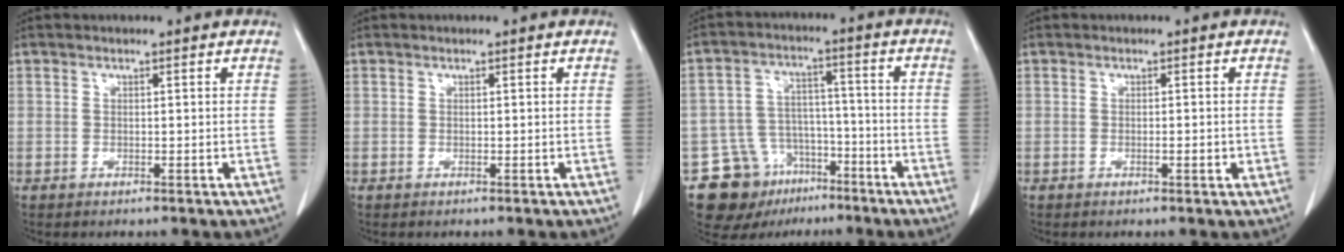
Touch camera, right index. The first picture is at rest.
{"total": 0.0}
{"total": 11.3, "force": [-7.1, 8.1, 3.4], "torque": [-0.058, 0.039, -0.108]}
{"total": 1.0, "force": [-0.2, 0.3, 1.0], "torque": [-0.018, 0.001, -0.002]}